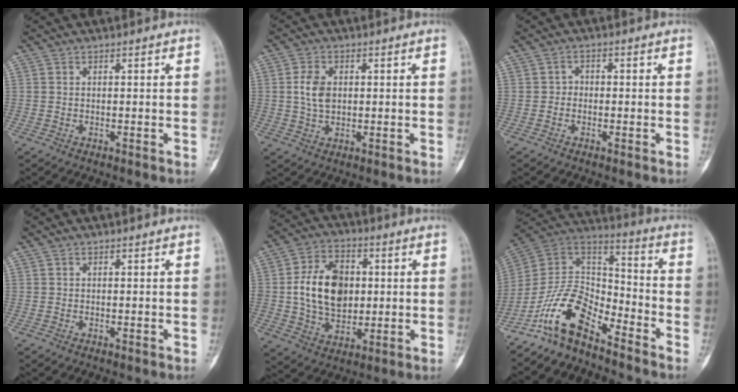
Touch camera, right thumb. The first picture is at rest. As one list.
[{"total": 5.0, "force": [0.6, 3.3, 3.7], "torque": [-0.068, 0.000, 0.009]}, {"total": 1.6, "force": [-0.5, 1.4, 0.7], "torque": [0.005, 0.008, -0.015]}, {"total": 0.0}, {"total": 14.6, "force": [1.2, 10.2, 10.3], "torque": [-0.149, 0.005, 0.023]}, {"total": 13.5, "force": [-9.6, 6.0, 7.3], "torque": [-0.118, 0.095, -0.192]}]